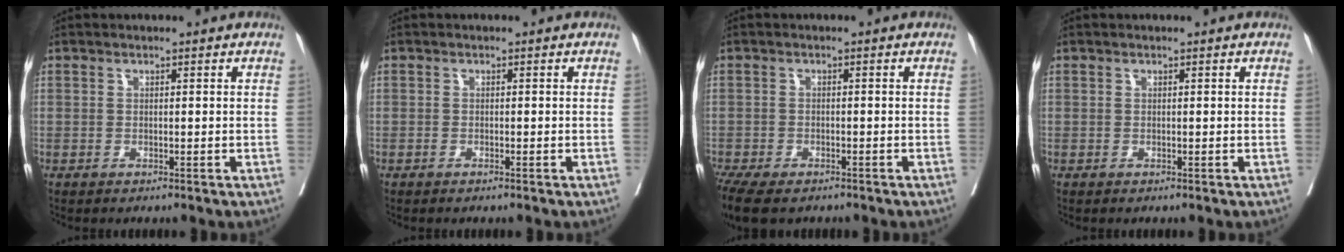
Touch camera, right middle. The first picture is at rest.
{"total": 0.6, "force": [-0.4, 0.0, 0.4], "torque": [-0.009, -0.001, -0.007]}
{"total": 10.2, "force": [-7.4, 4.4, 5.5], "torque": [-0.124, -0.014, -0.111]}
{"total": 0.0}